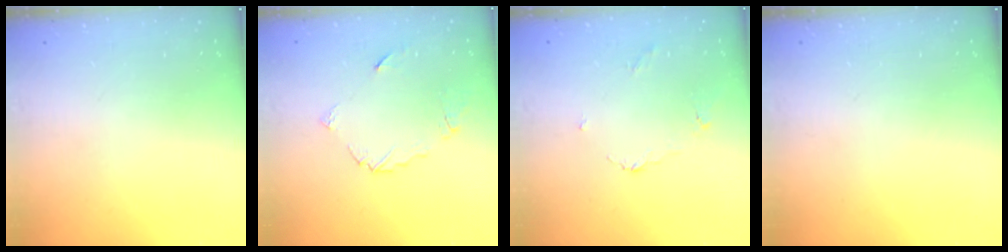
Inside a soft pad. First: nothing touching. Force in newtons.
{"total": 5.5, "press": 5.5, "slide": 0.4}
{"total": 2.6, "press": 2.5, "slide": 0.4}
{"total": 0.0}